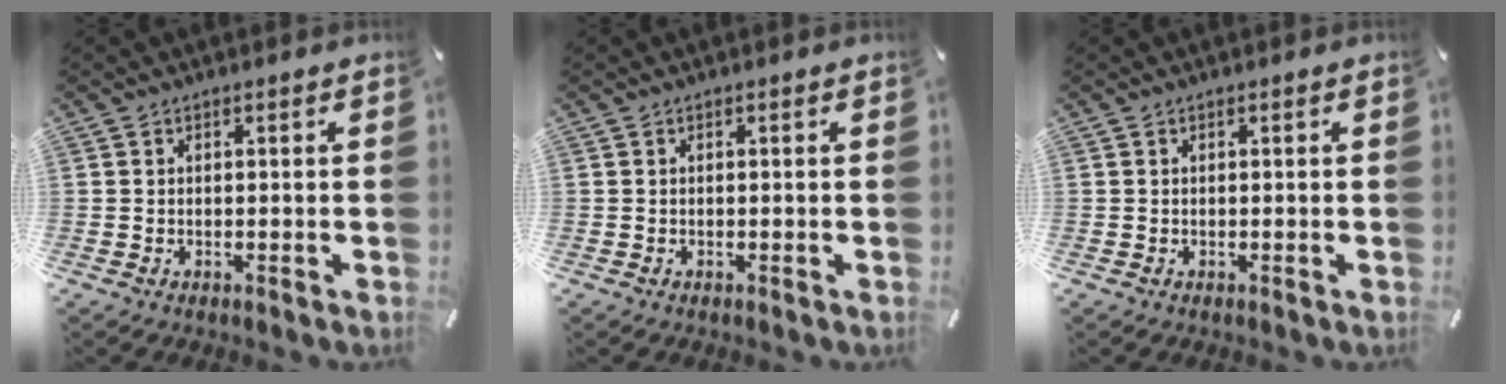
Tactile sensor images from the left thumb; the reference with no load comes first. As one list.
[{"total": 0.0}, {"total": 0.0}]